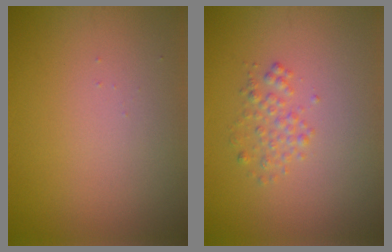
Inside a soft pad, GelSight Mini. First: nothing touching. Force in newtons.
{"total": 1.5, "press": 1.5, "slide": 0.0}